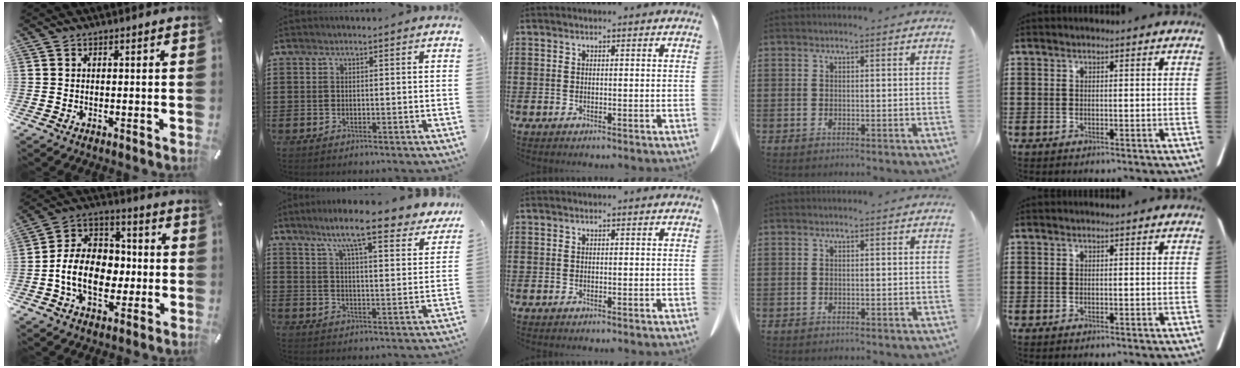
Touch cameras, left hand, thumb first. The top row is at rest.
{"thumb": {"total": 13.1, "force": [-2.8, 10.1, 7.8], "torque": [-0.177, 0.017, -0.049]}, "index": {"total": 10.0, "force": [8.1, 0.3, 5.8], "torque": [-0.122, -0.039, 0.133]}}